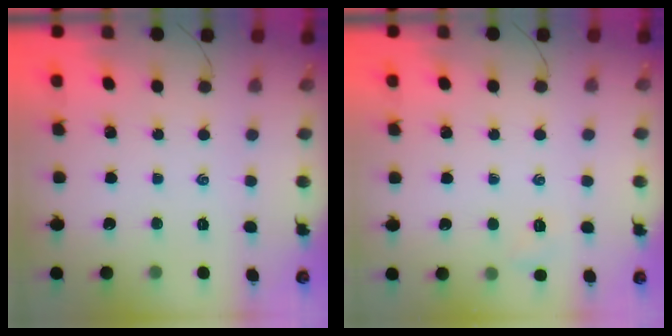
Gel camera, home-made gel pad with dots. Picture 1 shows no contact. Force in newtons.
{"total": 4.3, "press": 4.1, "slide": 1.4}